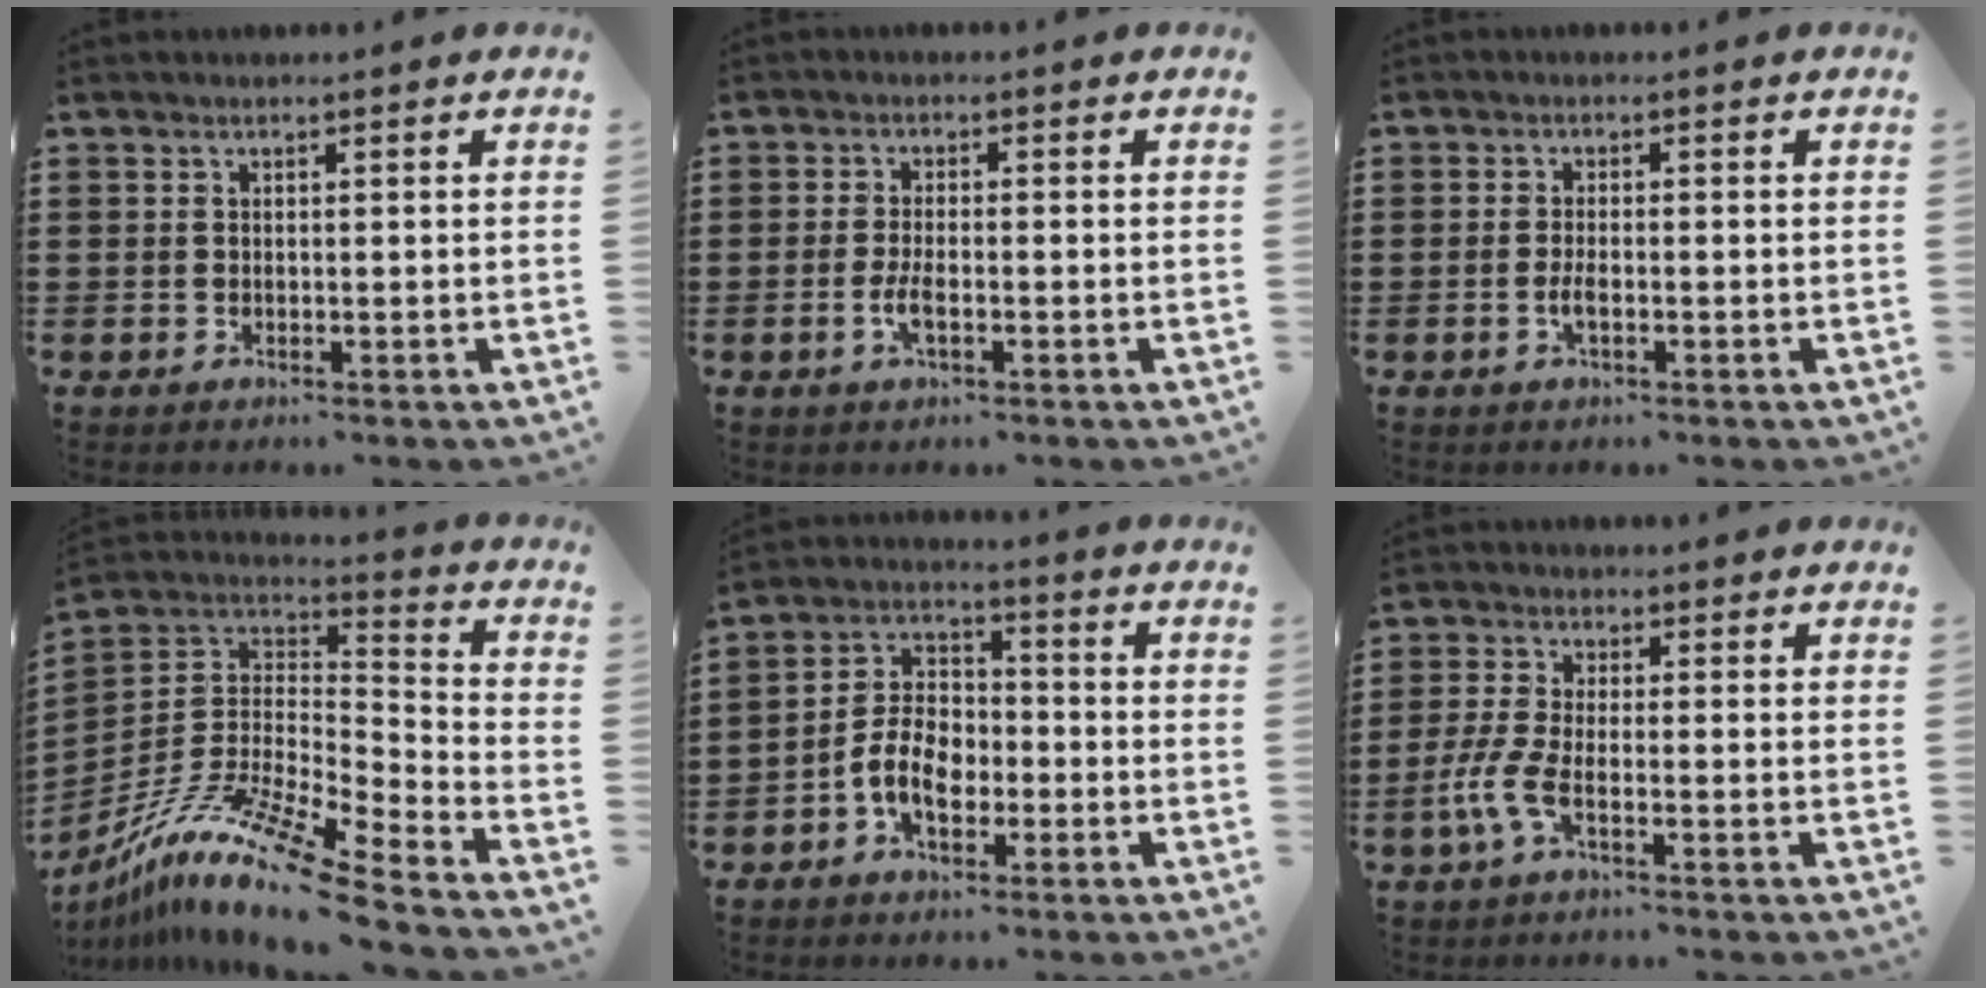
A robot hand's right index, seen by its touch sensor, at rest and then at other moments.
{"total": 2.9, "force": [-1.0, 0.8, 2.6], "torque": [-0.060, -0.005, -0.022]}
{"total": 2.1, "force": [-0.7, 0.5, 1.9], "torque": [-0.041, -0.004, -0.014]}
{"total": 13.6, "force": [-10.5, 0.8, 8.6], "torque": [-0.178, 0.004, -0.206]}
{"total": 7.3, "force": [-2.6, 4.5, 5.1], "torque": [-0.125, 0.005, -0.057]}
{"total": 4.8, "force": [-2.1, 1.3, 4.1], "torque": [-0.104, -0.011, -0.045]}